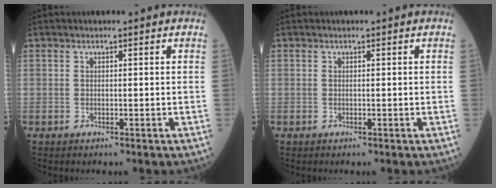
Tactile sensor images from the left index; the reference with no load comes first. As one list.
[{"total": 0.0}]